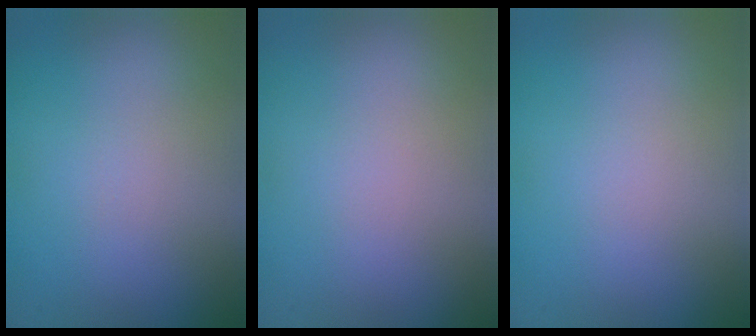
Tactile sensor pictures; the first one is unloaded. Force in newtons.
{"total": 0.0}
{"total": 0.0}